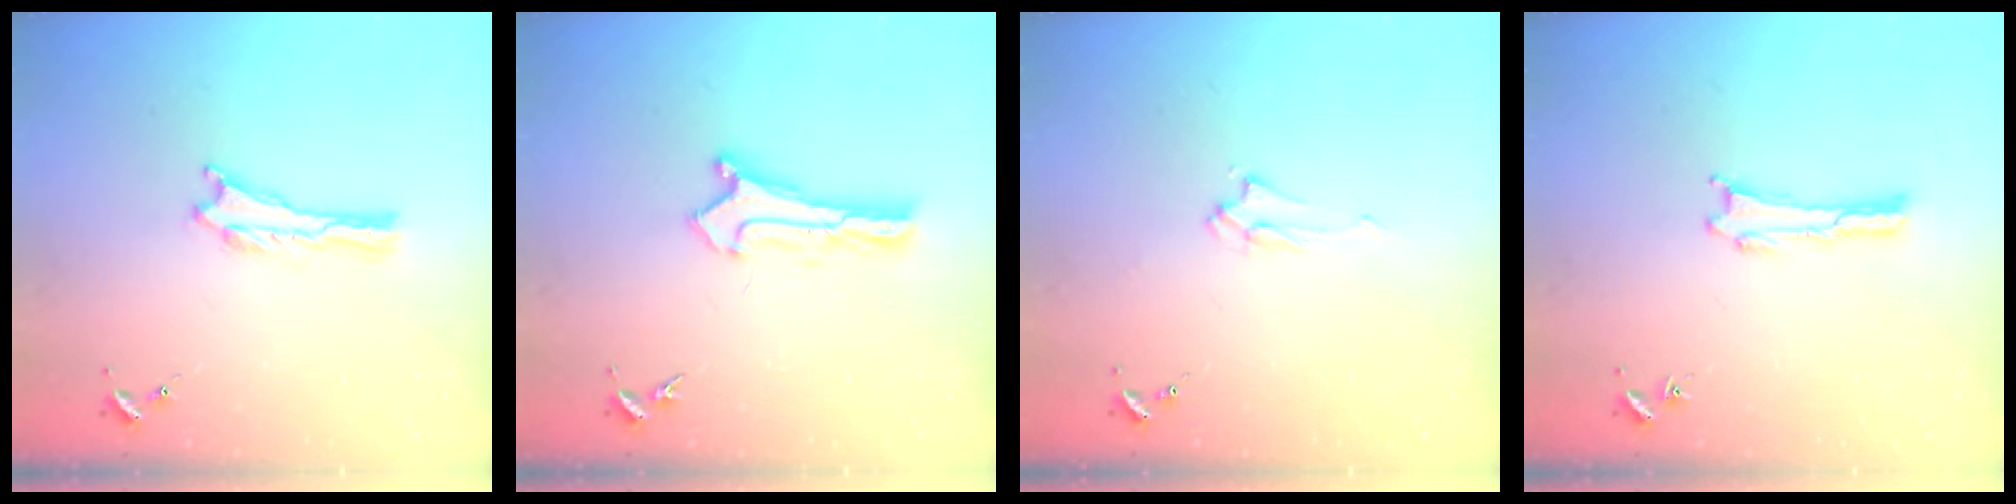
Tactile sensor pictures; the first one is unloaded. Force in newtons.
{"total": 0.9, "press": 0.9, "slide": 0.1}
{"total": 1.7, "press": 1.6, "slide": 0.3}
{"total": 0.0}